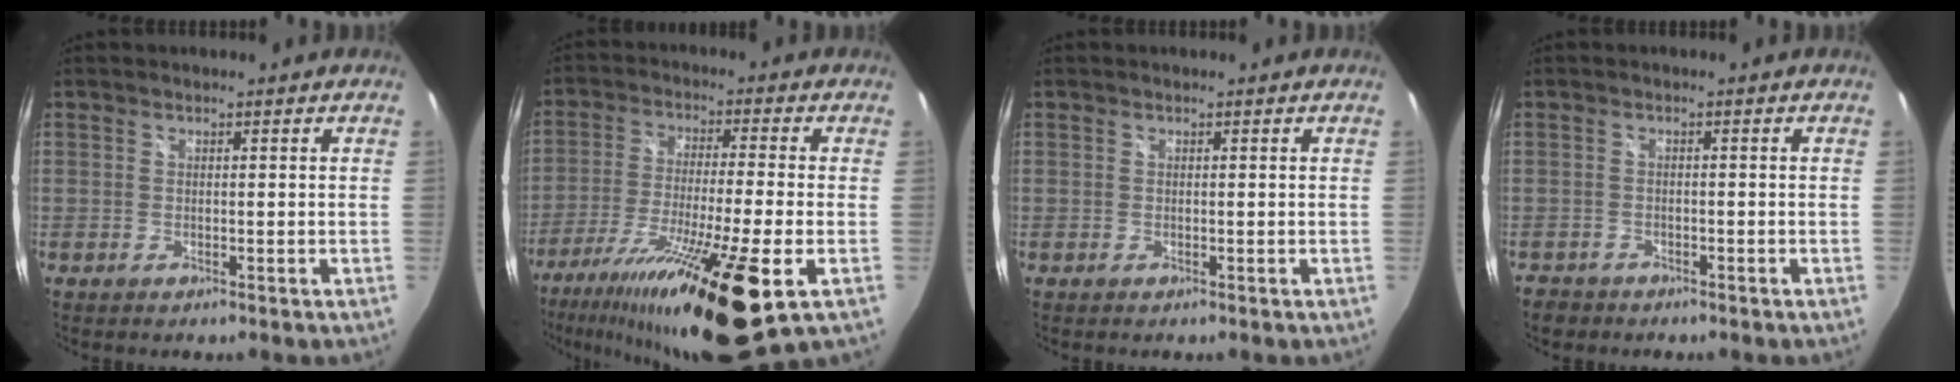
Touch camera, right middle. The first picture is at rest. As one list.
[{"total": 21.3, "force": [-12.1, 2.0, 17.5], "torque": [-0.329, -0.056, -0.204]}, {"total": 0.0}, {"total": 3.0, "force": [-2.3, 1.9, 0.6], "torque": [-0.021, -0.006, -0.039]}]